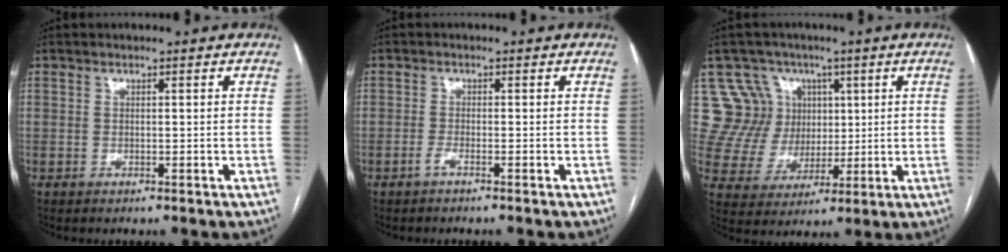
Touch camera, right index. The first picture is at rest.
{"total": 1.1, "force": [-0.8, -0.1, 0.7], "torque": [-0.014, 0.001, -0.018]}
{"total": 12.6, "force": [4.7, 11.6, 1.5], "torque": [-0.043, 0.057, 0.100]}